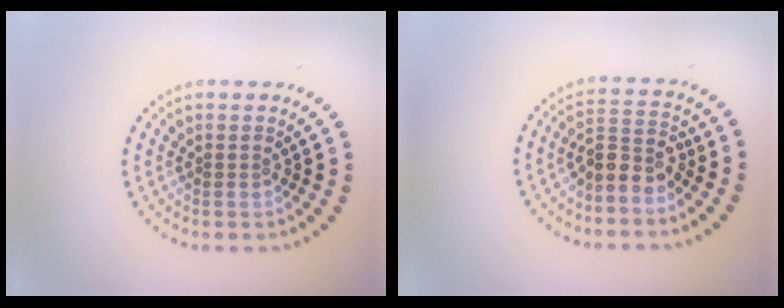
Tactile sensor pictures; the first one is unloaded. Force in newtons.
{"total": 2.8, "press": 2.4, "slide": 1.4}